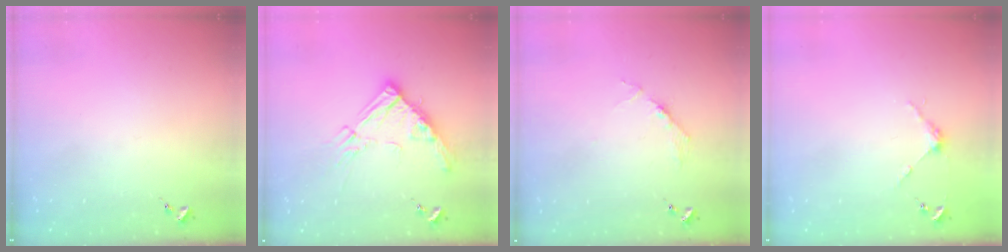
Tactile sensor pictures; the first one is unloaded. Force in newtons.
{"total": 14.3, "press": 14.2, "slide": 1.4}
{"total": 3.8, "press": 3.8, "slide": 0.4}
{"total": 3.7, "press": 3.7, "slide": 0.3}